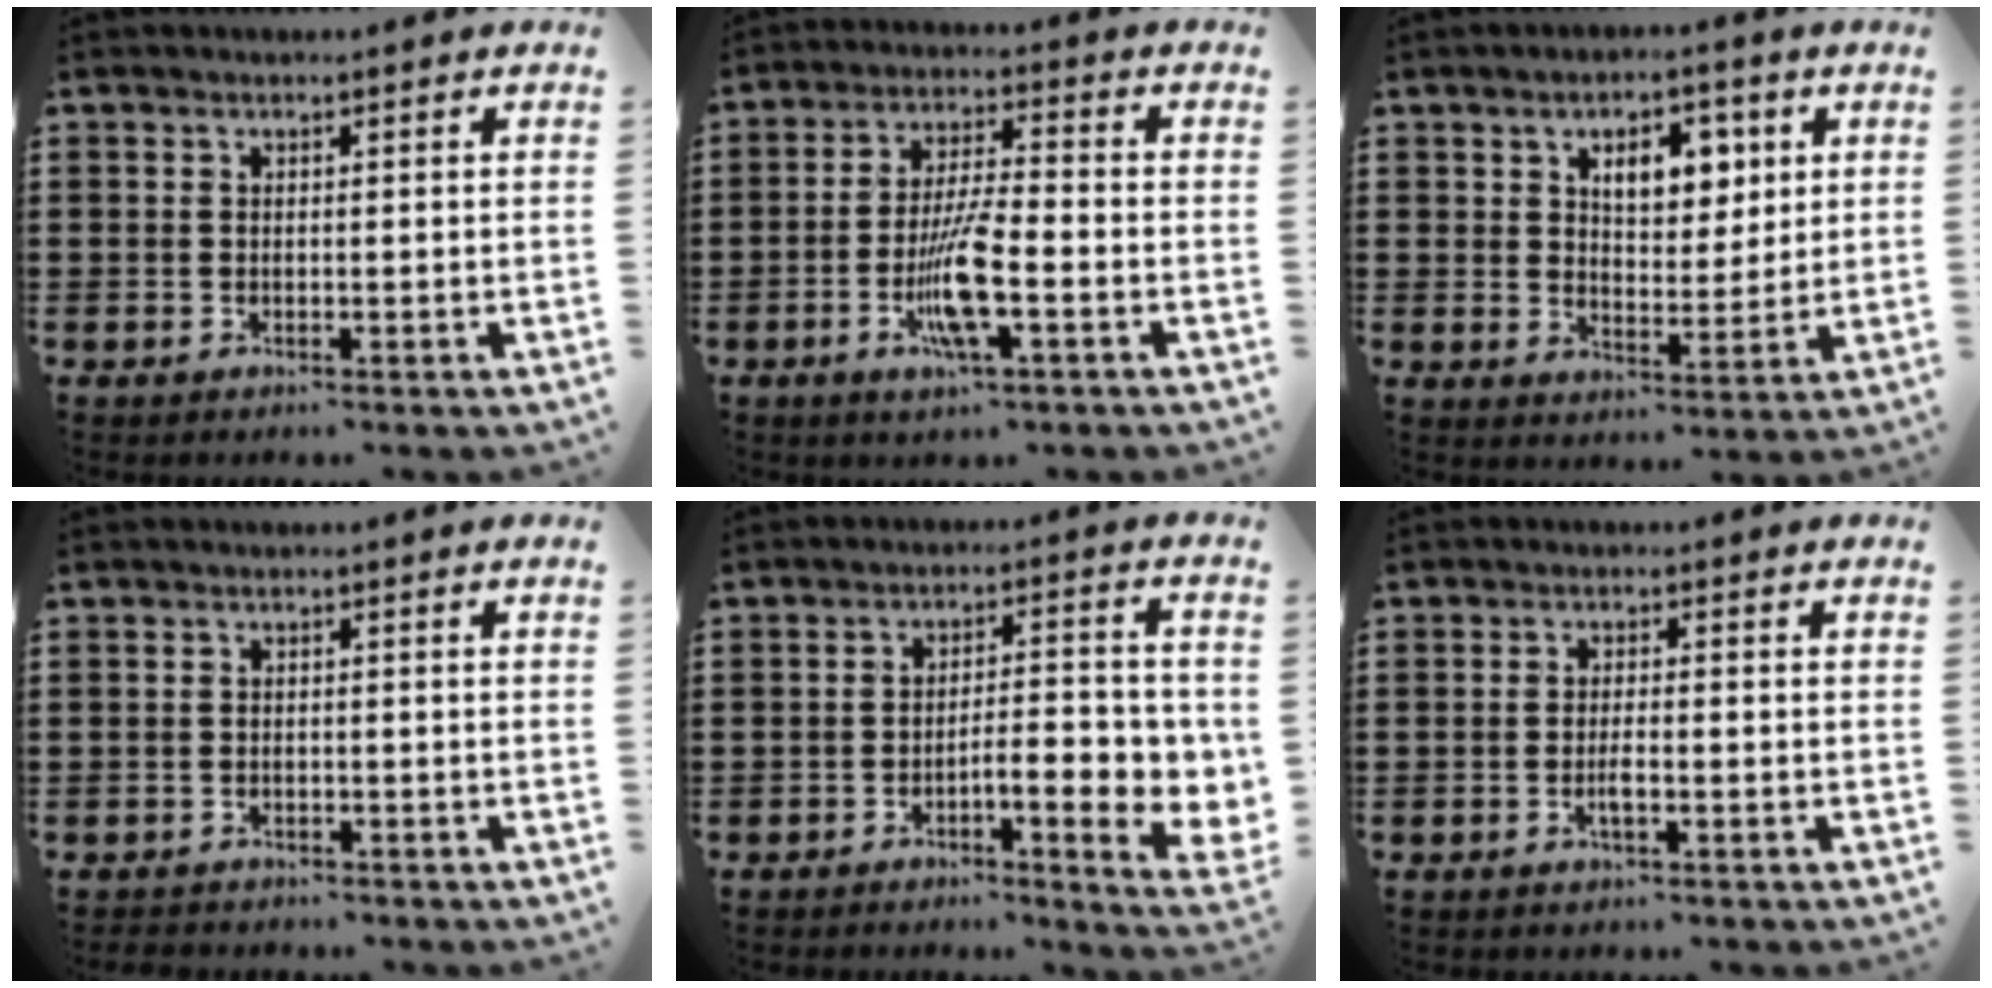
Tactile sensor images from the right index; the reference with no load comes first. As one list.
[{"total": 8.1, "force": [-2.8, 1.5, 7.5], "torque": [-0.156, -0.013, -0.056]}, {"total": 6.3, "force": [2.6, 3.8, 4.3], "torque": [-0.066, 0.003, 0.038]}, {"total": 1.1, "force": [-1.0, 0.3, -0.2], "torque": [0.000, 0.004, -0.024]}, {"total": 6.8, "force": [-2.1, 2.0, 6.2], "torque": [-0.086, -0.007, -0.036]}, {"total": 2.1, "force": [-0.9, 0.2, 1.9], "torque": [-0.040, -0.003, -0.018]}]